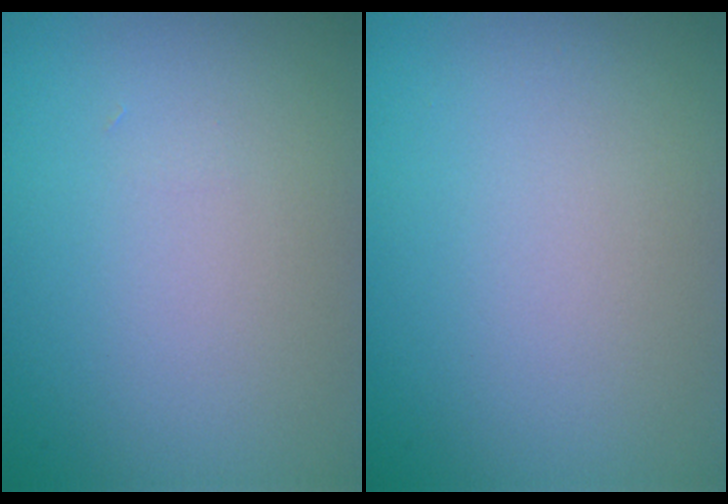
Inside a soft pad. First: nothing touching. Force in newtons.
{"total": 0.0}